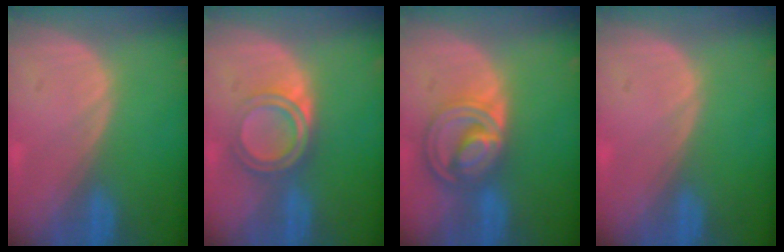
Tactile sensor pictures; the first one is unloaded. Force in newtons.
{"total": 5.3, "press": 4.9, "slide": 1.9}
{"total": 8.7, "press": 7.3, "slide": 4.7}
{"total": 0.0}